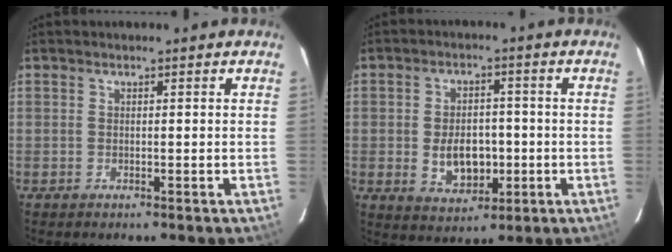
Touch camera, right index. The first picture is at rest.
{"total": 8.3, "force": [-1.4, 5.6, 6.0], "torque": [-0.115, -0.001, -0.011]}